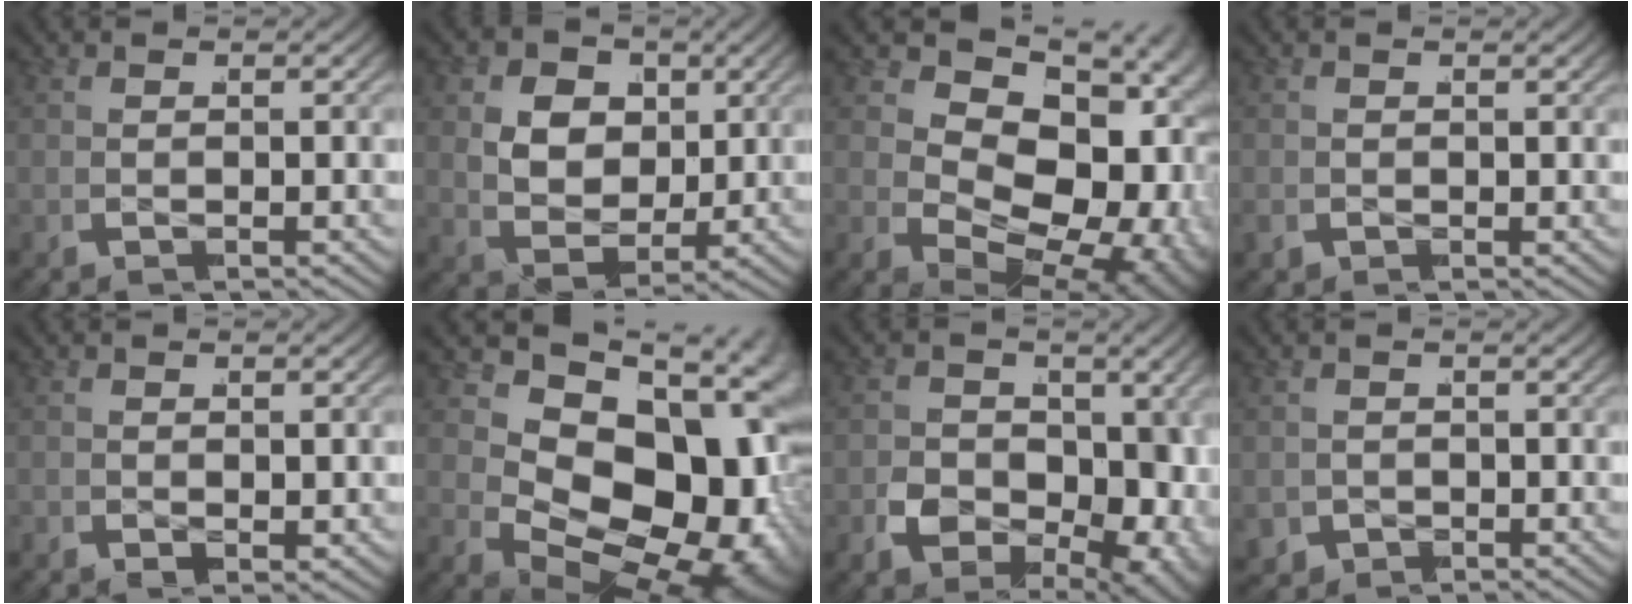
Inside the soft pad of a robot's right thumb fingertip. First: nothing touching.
{"total": 9.7, "force": [1.0, 7.6, 6.0], "torque": [-0.143, -0.032, 0.022]}
{"total": 18.5, "force": [-0.4, 12.4, 13.8], "torque": [-0.247, -0.032, 0.007]}
{"total": 0.7, "force": [0.1, 0.7, 0.1], "torque": [-0.002, -0.005, 0.003]}
{"total": 0.9, "force": [-0.1, 0.7, 0.5], "torque": [-0.009, -0.011, 0.002]}
{"total": 23.2, "force": [-2.4, 15.3, 17.3], "torque": [-0.307, -0.062, -0.006]}
{"total": 12.9, "force": [-1.8, 9.5, 8.6], "torque": [-0.169, -0.053, -0.007]}
{"total": 1.9, "force": [-0.3, 1.9, 0.4], "torque": [-0.011, -0.006, 0.001]}